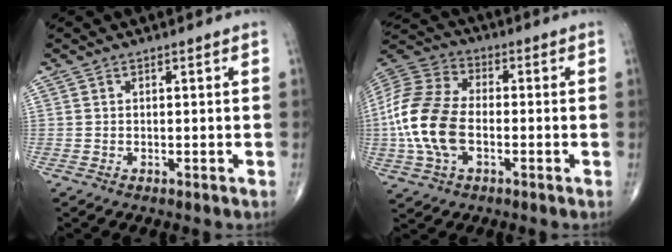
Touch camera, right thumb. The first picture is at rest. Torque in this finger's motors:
{"motor_torque": [0.01, 0.75, 1.34, -0.12, 0.19]}